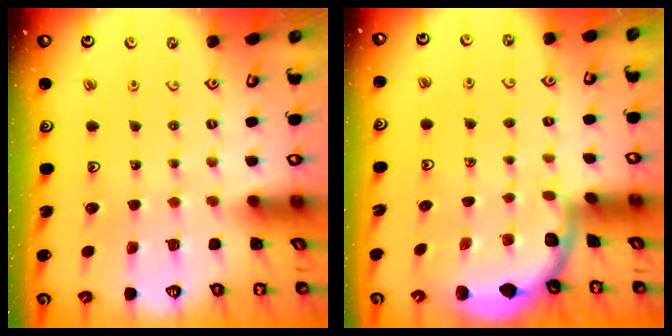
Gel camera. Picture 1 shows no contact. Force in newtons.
{"total": 1.8, "press": 1.7, "slide": 0.0}